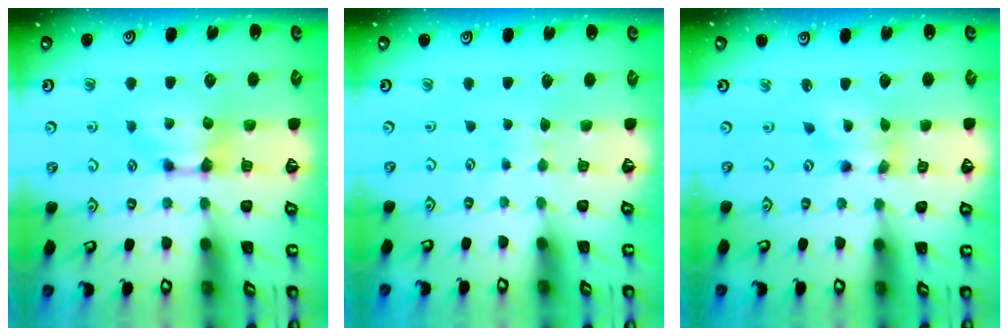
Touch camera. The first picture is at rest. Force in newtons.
{"total": 4.6, "press": 4.5, "slide": 0.2}
{"total": 1.9, "press": 1.3, "slide": 1.3}